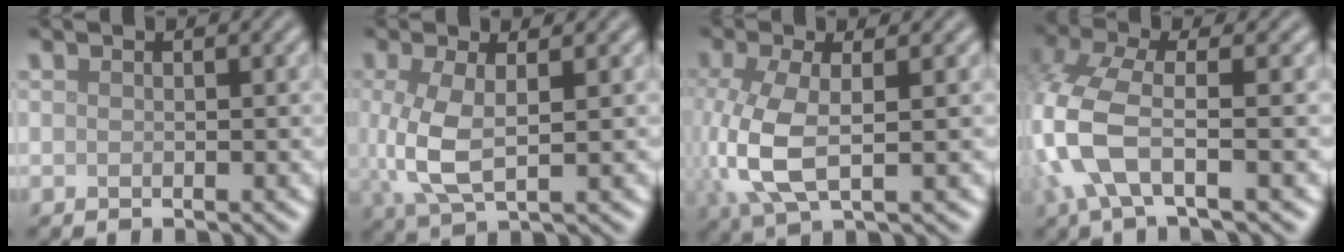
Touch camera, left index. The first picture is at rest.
{"total": 4.9, "force": [0.2, 2.0, 4.5], "torque": [-0.114, -0.005, 0.004]}
{"total": 6.1, "force": [-0.4, 2.7, 5.5], "torque": [-0.142, -0.005, -0.007]}
{"total": 6.8, "force": [-2.1, 2.5, 5.9], "torque": [-0.155, 0.003, -0.057]}